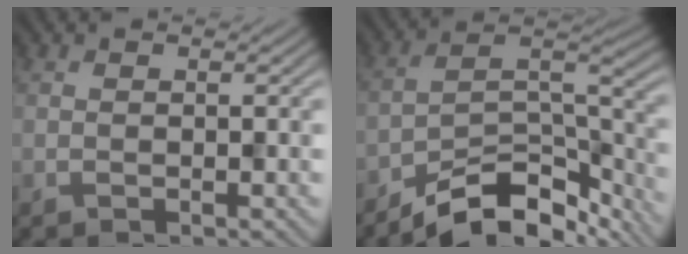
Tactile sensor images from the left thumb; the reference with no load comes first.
{"total": 11.6, "force": [-9.1, 3.8, 6.1], "torque": [-0.095, -0.003, -0.160]}